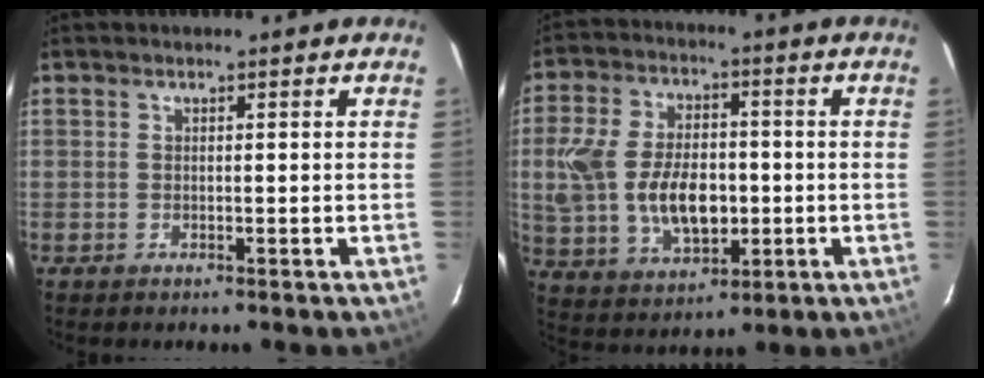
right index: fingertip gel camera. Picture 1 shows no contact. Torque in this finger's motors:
{"motor_torque": [0.52, -0.03, 0.45, 0.21]}